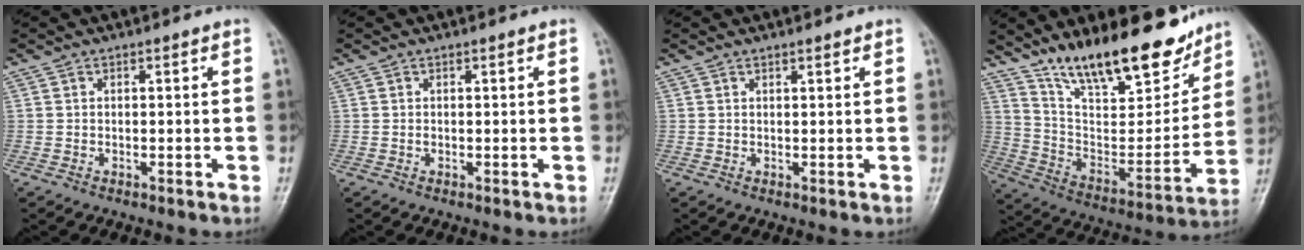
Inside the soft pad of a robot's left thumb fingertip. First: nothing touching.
{"total": 0.6, "force": [0.2, 0.3, 0.4], "torque": [-0.005, 0.000, 0.004]}
{"total": 1.0, "force": [0.8, 0.2, 0.5], "torque": [-0.008, -0.005, 0.014]}
{"total": 23.5, "force": [17.1, 8.2, 13.9], "torque": [-0.173, -0.081, 0.287]}